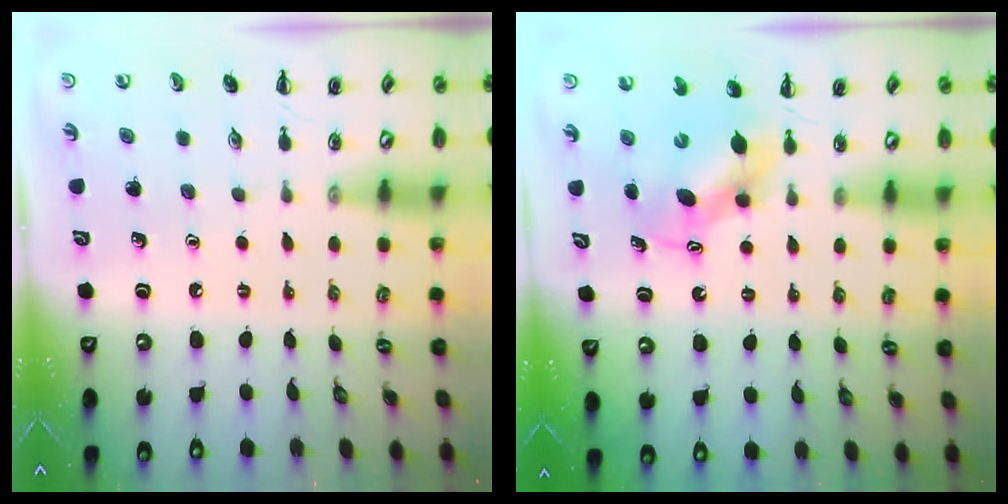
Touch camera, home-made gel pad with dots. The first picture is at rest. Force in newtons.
{"total": 6.7, "press": 6.7, "slide": 0.7}